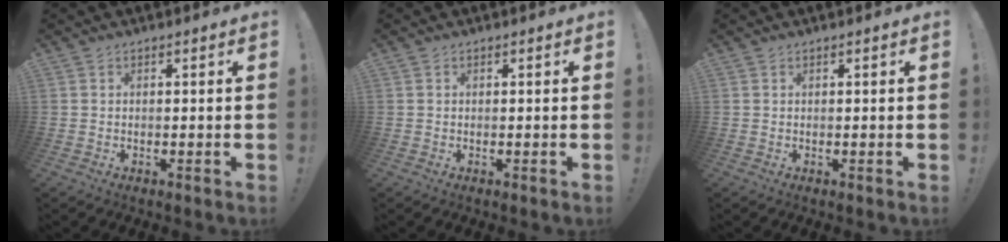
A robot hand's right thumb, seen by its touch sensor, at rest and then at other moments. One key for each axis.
{"total": 0.0}
{"total": 0.0}